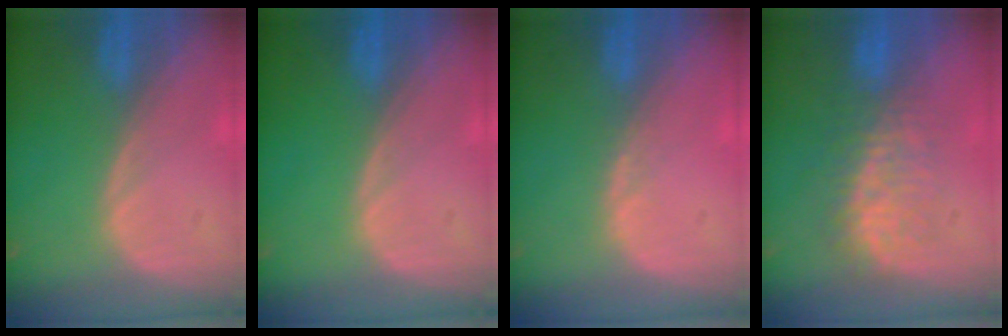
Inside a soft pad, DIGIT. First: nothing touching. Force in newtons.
{"total": 0.0}
{"total": 0.8, "press": 0.8, "slide": 0.3}
{"total": 7.7, "press": 7.4, "slide": 1.9}